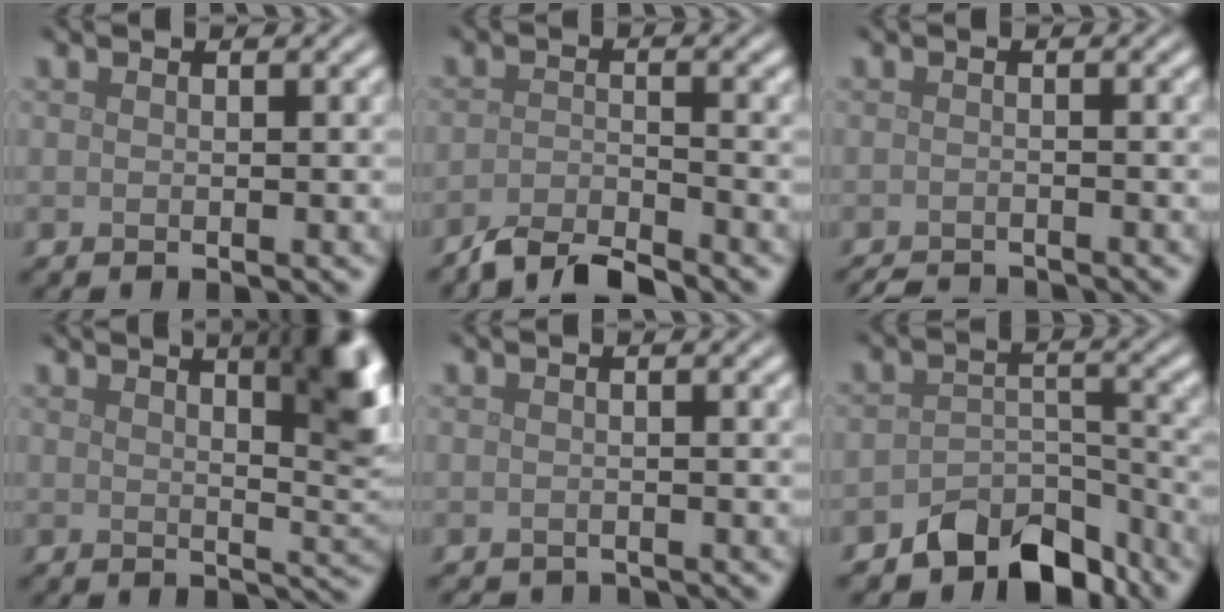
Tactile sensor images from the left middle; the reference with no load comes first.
{"total": 3.7, "force": [-3.3, 0.6, 1.6], "torque": [-0.027, -0.002, -0.071]}
{"total": 3.1, "force": [-3.0, 0.4, 0.8], "torque": [-0.011, -0.008, -0.050]}
{"total": 9.0, "force": [4.0, 3.3, 7.4], "torque": [-0.044, 0.025, 0.046]}
{"total": 1.6, "force": [-1.6, 0.1, 0.0], "torque": [0.004, -0.007, -0.022]}
{"total": 6.1, "force": [-4.8, 3.0, 2.3], "torque": [-0.026, -0.008, -0.079]}